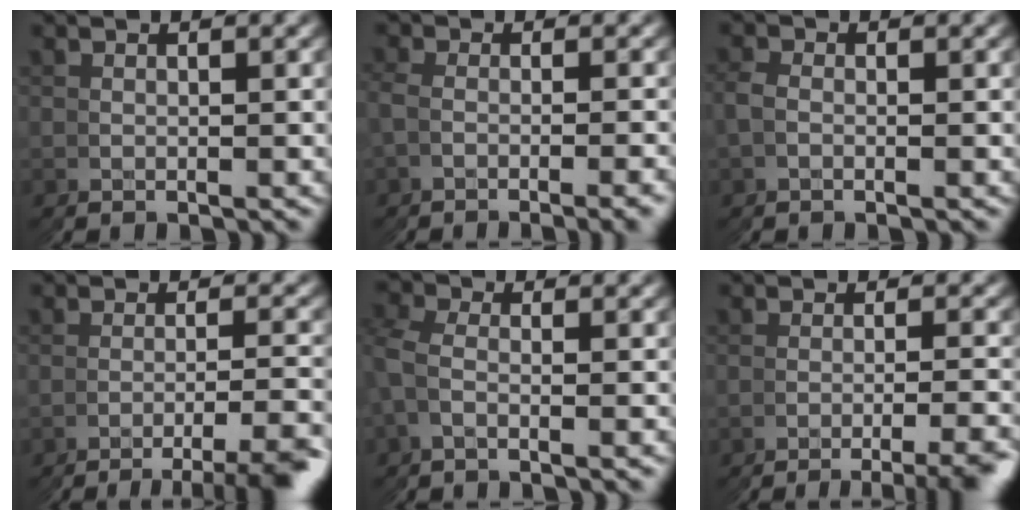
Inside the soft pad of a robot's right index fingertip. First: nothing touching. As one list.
[{"total": 2.4, "force": [-1.1, -1.9, -0.7], "torque": [0.007, 0.017, -0.028]}, {"total": 1.5, "force": [-0.7, 0.0, -1.3], "torque": [0.009, 0.001, -0.015]}, {"total": 5.4, "force": [-4.5, -1.8, 2.4], "torque": [-0.026, 0.012, -0.079]}, {"total": 1.3, "force": [-0.1, 1.2, -0.3], "torque": [-0.010, 0.018, -0.016]}, {"total": 4.1, "force": [-3.3, -2.0, 1.4], "torque": [-0.013, 0.014, -0.060]}]